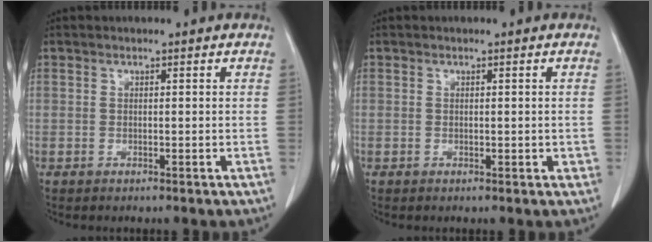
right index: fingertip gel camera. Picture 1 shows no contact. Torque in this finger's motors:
{"motor_torque": [0.00, 0.09, -0.04, 0.01]}